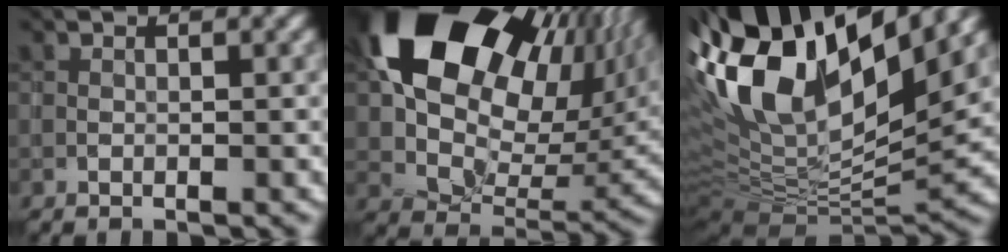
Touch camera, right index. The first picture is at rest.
{"total": 18.7, "force": [8.0, 12.0, 11.8], "torque": [-0.209, 0.018, 0.154]}
{"total": 15.6, "force": [7.1, 6.4, 12.4], "torque": [-0.245, 0.026, 0.121]}